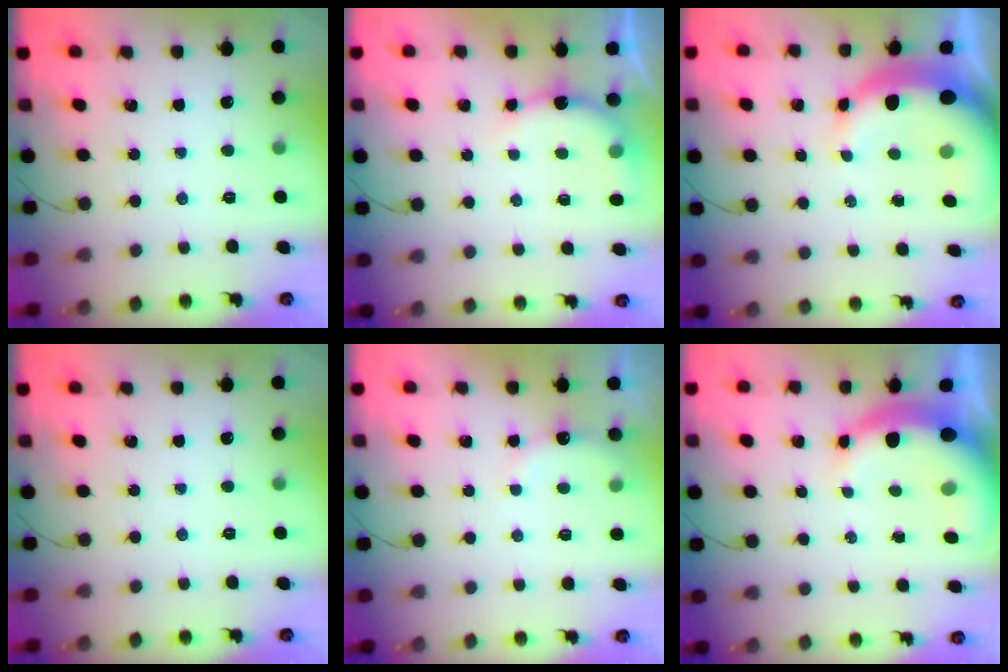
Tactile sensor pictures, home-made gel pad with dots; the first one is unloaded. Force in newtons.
{"total": 6.9, "press": 6.9, "slide": 0.2}
{"total": 11.2, "press": 10.9, "slide": 2.2}
{"total": 0.0}
{"total": 7.8, "press": 7.6, "slide": 1.5}
{"total": 8.9, "press": 8.8, "slide": 1.7}